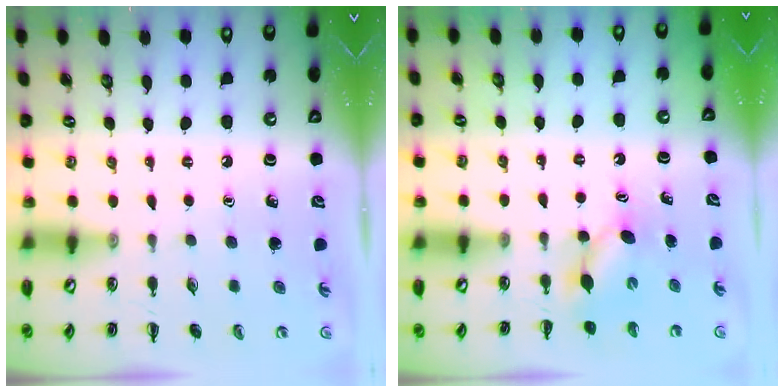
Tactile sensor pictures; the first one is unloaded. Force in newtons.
{"total": 4.4, "press": 4.3, "slide": 0.6}